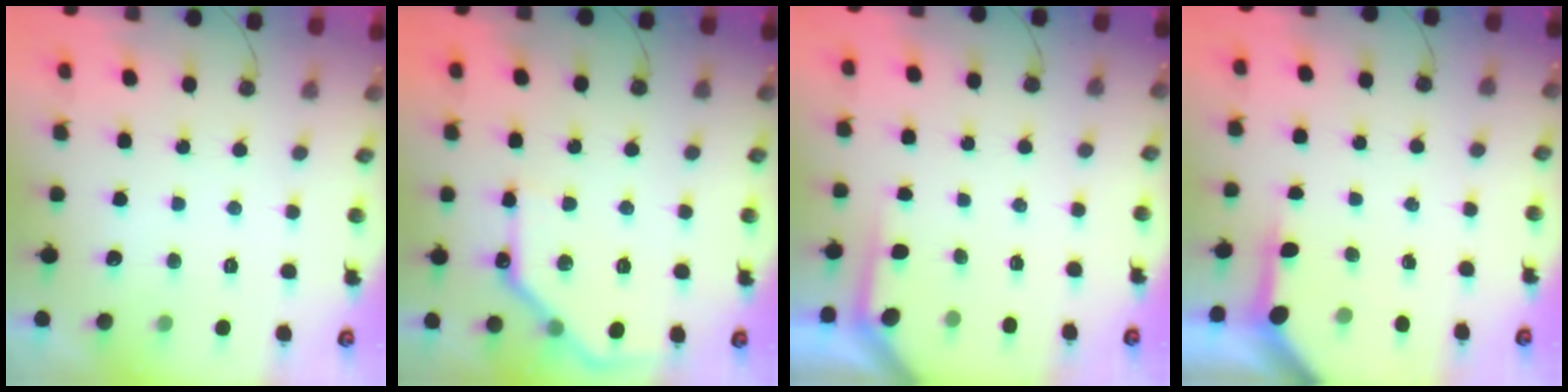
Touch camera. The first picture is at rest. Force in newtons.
{"total": 12.5, "press": 12.5, "slide": 0.5}
{"total": 1.9, "press": 1.9, "slide": 0.2}
{"total": 3.5, "press": 3.5, "slide": 0.4}